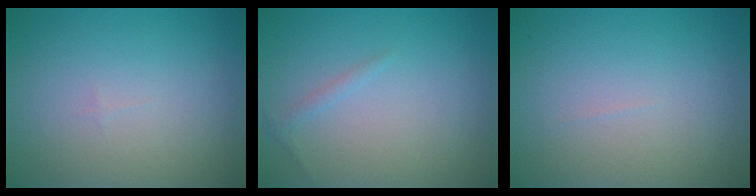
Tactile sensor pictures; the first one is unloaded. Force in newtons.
{"total": 0.8, "press": 0.8, "slide": 0.0}
{"total": 0.0}